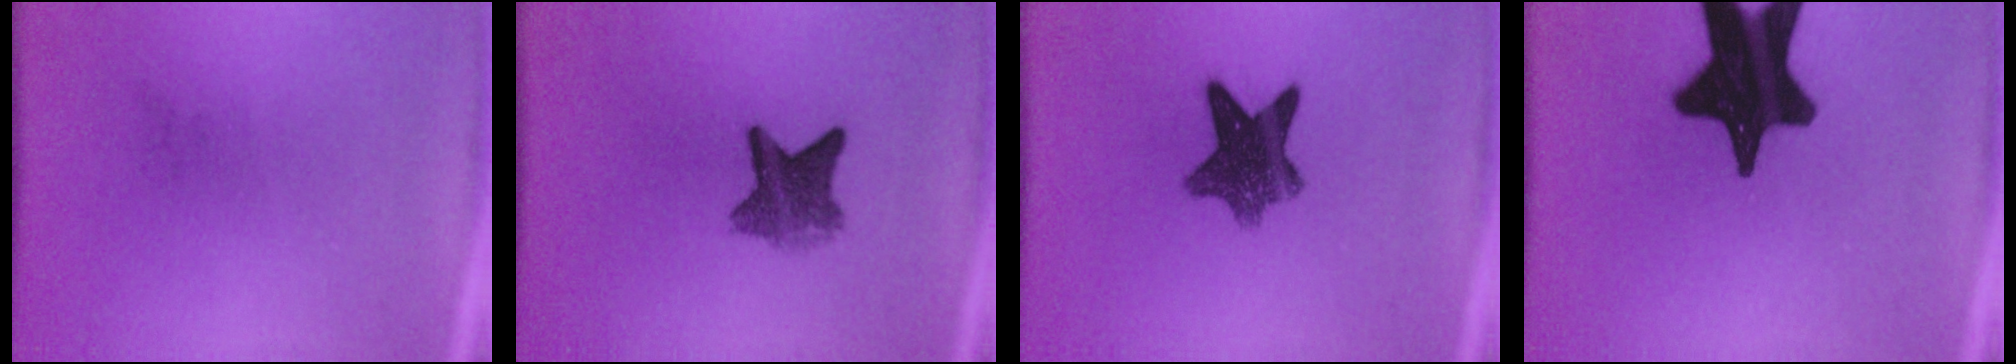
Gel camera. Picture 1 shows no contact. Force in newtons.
{"total": 5.9}
{"total": 8.8}
{"total": 18.6}